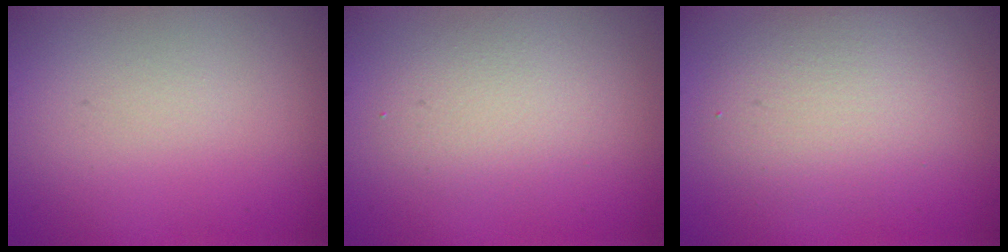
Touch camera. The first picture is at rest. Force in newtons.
{"total": 2.8, "press": 2.8, "slide": 0.3}
{"total": 3.9, "press": 3.9, "slide": 0.0}